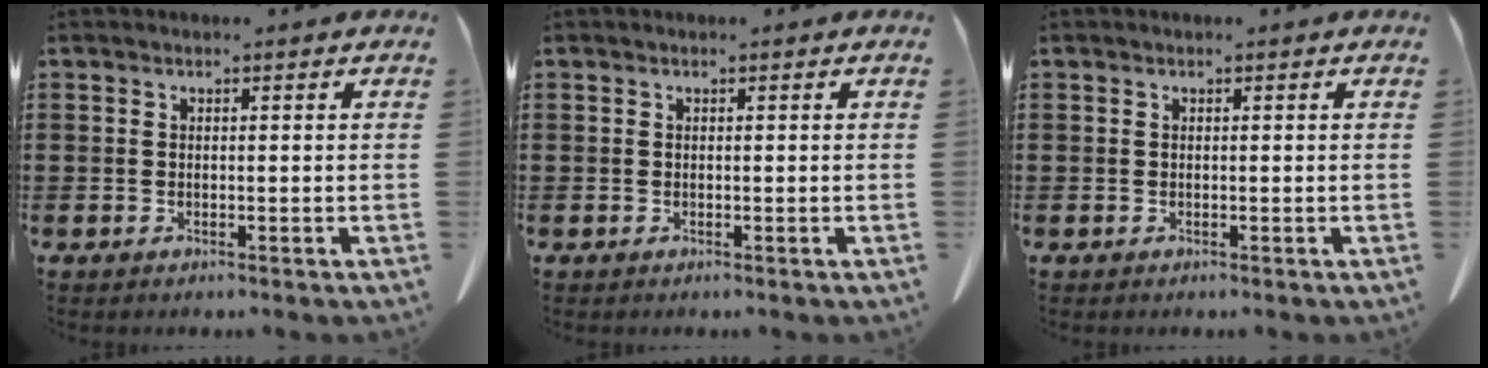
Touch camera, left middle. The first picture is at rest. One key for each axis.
{"total": 0.0}
{"total": 0.0}